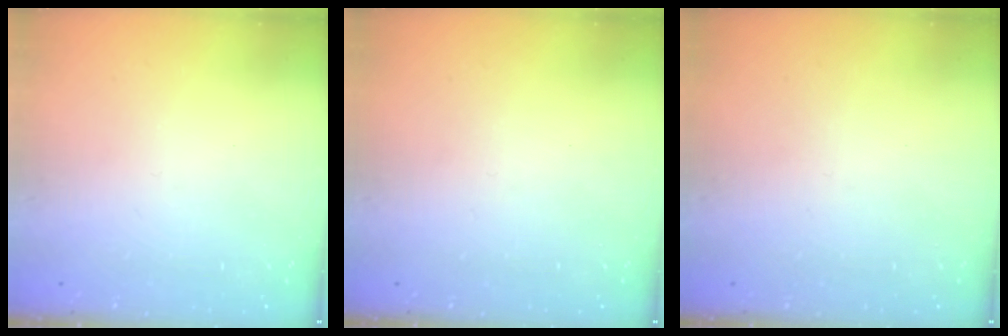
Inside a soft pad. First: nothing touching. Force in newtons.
{"total": 0.0}
{"total": 0.0}